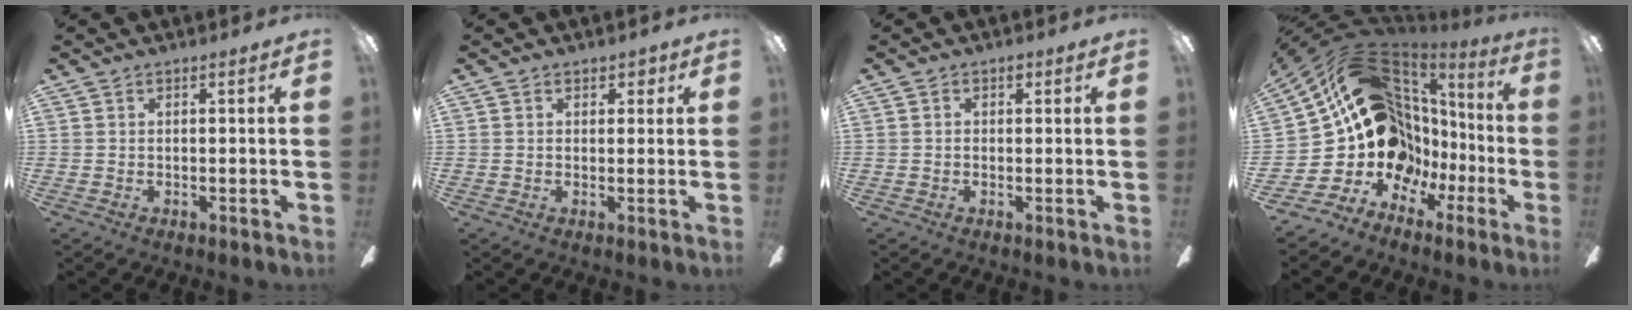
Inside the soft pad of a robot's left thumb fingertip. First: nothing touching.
{"total": 2.2, "force": [0.8, 1.9, 0.9], "torque": [-0.003, 0.002, 0.011]}
{"total": 1.6, "force": [0.0, 1.2, 0.9], "torque": [-0.012, 0.005, -0.003]}
{"total": 19.8, "force": [5.7, 15.6, 10.9], "torque": [-0.203, -0.065, 0.142]}